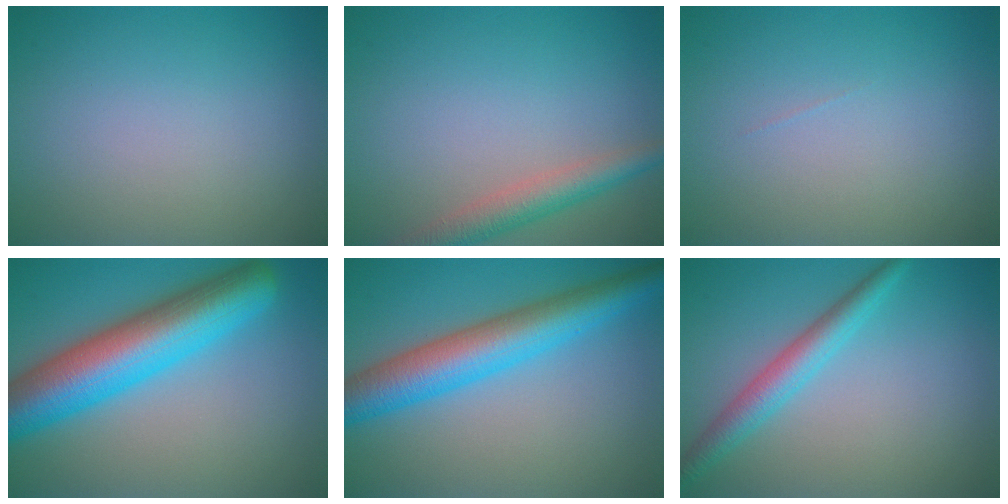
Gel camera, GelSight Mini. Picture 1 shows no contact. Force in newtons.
{"total": 3.5, "press": 3.5, "slide": 0.1}
{"total": 0.0}
{"total": 10.3, "press": 10.3, "slide": 0.4}
{"total": 7.4, "press": 7.4, "slide": 0.1}
{"total": 3.4, "press": 3.4, "slide": 0.1}